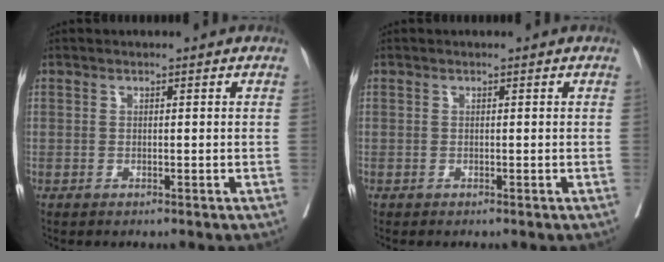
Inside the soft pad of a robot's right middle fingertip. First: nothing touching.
{"total": 0.0}